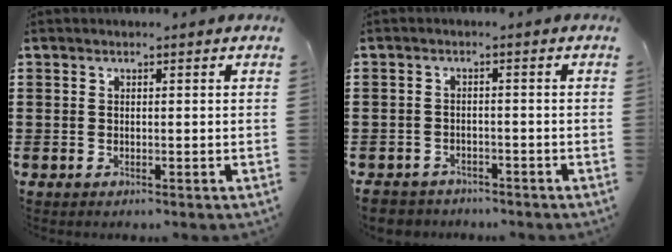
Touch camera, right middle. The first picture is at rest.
{"total": 2.5, "force": [-2.4, 0.6, -0.1], "torque": [-0.005, -0.002, -0.054]}